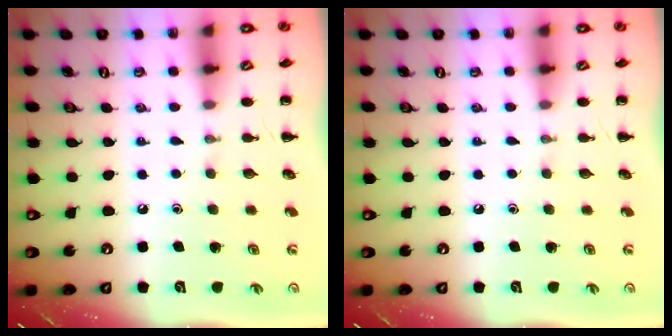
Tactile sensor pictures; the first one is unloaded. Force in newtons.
{"total": 0.0}